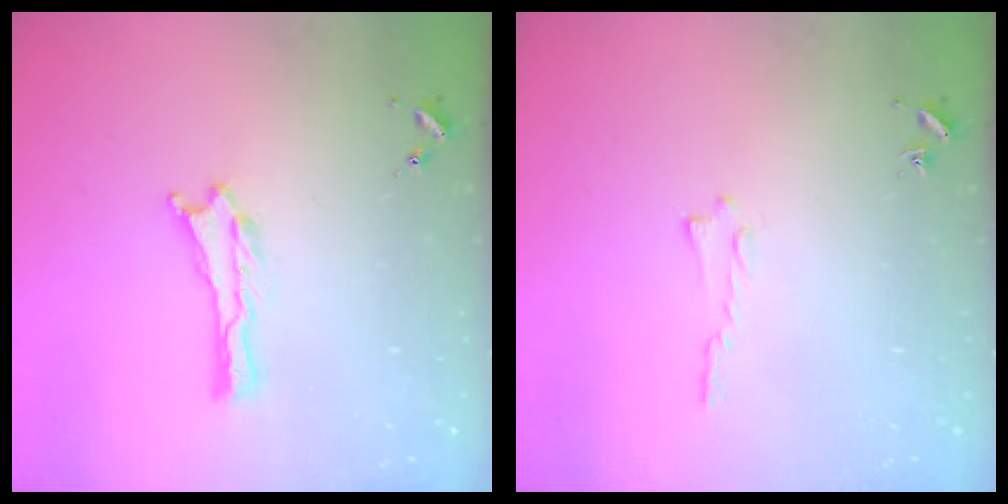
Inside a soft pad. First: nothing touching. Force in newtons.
{"total": 0.0}